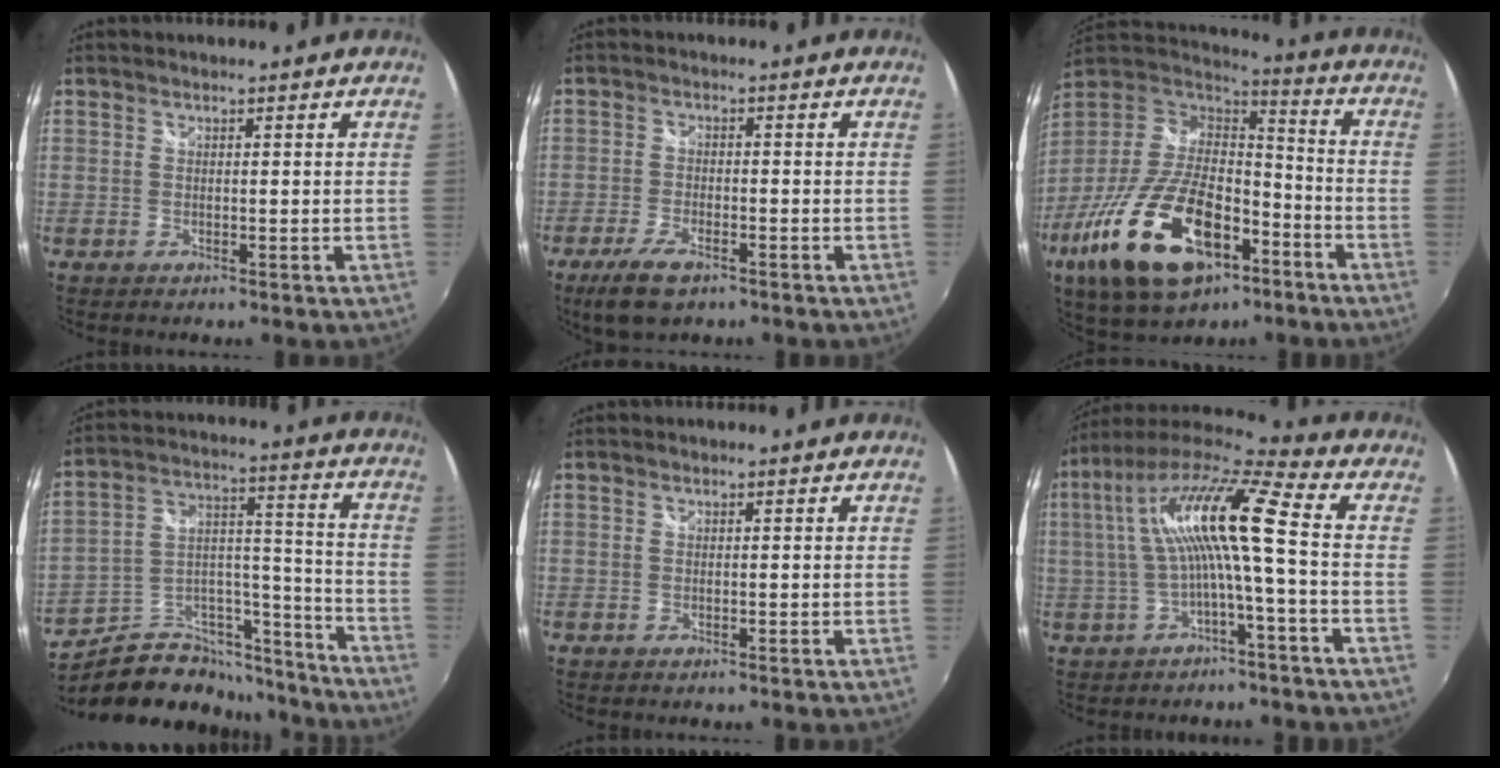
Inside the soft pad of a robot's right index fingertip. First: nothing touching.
{"total": 7.1, "force": [-4.6, 2.6, 4.7], "torque": [-0.119, -0.016, -0.082]}
{"total": 26.8, "force": [-13.4, 13.0, 19.2], "torque": [-0.387, -0.031, -0.224]}
{"total": 20.4, "force": [-15.2, 10.8, 8.2], "torque": [-0.151, 0.068, -0.216]}
{"total": 0.0}
{"total": 13.6, "force": [-0.1, 0.9, 13.5], "torque": [-0.255, 0.017, 0.001]}